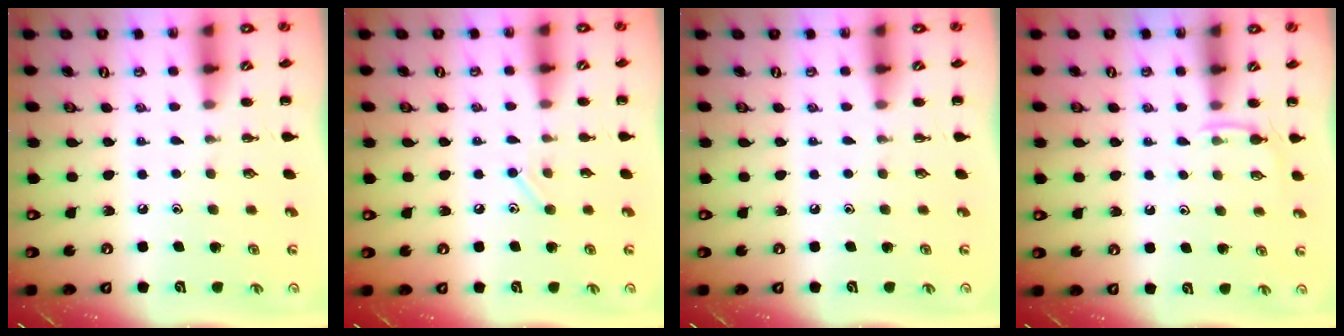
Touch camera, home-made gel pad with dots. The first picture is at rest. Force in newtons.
{"total": 6.6, "press": 6.4, "slide": 1.7}
{"total": 0.0}
{"total": 4.0, "press": 3.8, "slide": 1.3}